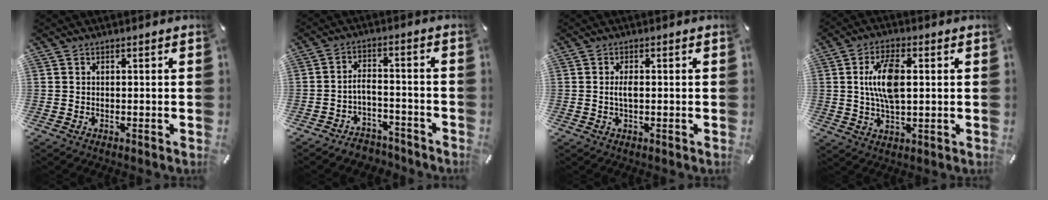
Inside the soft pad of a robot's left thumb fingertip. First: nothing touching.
{"total": 4.4, "force": [-3.2, 2.4, 1.9], "torque": [-0.038, 0.013, -0.063]}
{"total": 2.6, "force": [0.1, 1.0, 2.4], "torque": [-0.055, -0.002, -0.002]}
{"total": 10.3, "force": [1.5, 4.8, 9.0], "torque": [-0.192, 0.000, 0.018]}